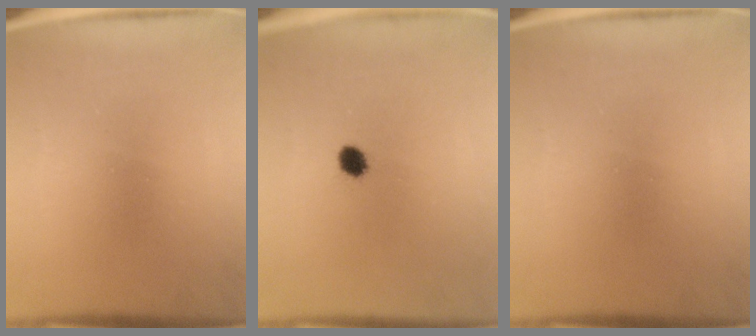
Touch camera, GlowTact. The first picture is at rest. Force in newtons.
{"total": 2.8}
{"total": 0.0}